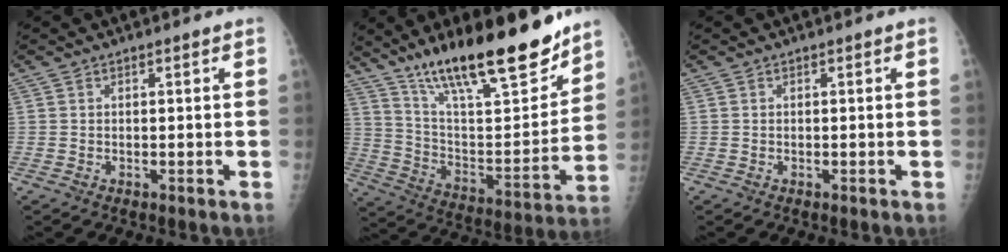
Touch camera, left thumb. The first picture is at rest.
{"total": 25.9, "force": [18.7, 6.4, 16.8], "torque": [-0.243, -0.081, 0.314]}
{"total": 0.0}